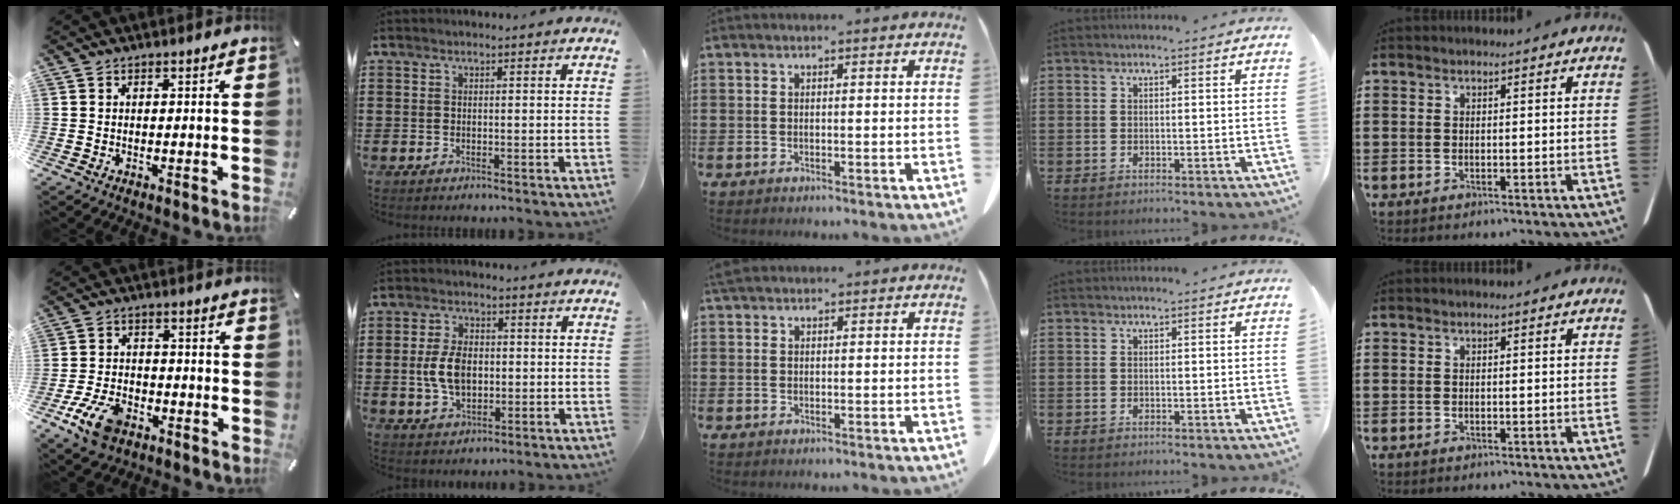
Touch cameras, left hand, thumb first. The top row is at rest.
{"thumb": {"total": 9.8, "force": [-5.4, 5.8, 5.9], "torque": [-0.122, 0.022, -0.097]}, "index": {"total": 6.8, "force": [-0.2, 4.2, 5.3], "torque": [-0.124, 0.006, -0.008]}, "middle": {"total": 1.4, "force": [1.1, 0.5, 0.6], "torque": [-0.016, 0.000, 0.023]}}